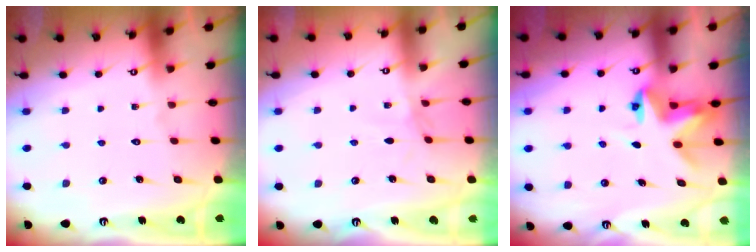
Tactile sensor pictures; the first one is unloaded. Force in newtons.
{"total": 0.9, "press": 0.8, "slide": 0.3}
{"total": 4.2, "press": 4.2, "slide": 0.4}